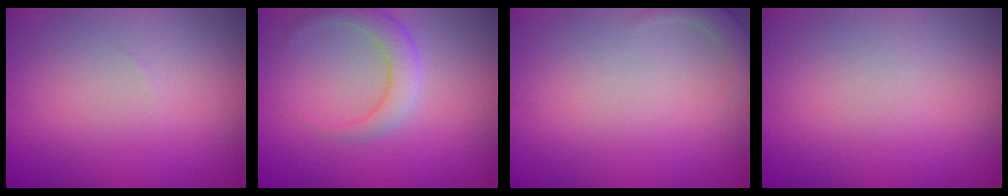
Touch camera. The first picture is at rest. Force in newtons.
{"total": 2.9, "press": 2.9, "slide": 0.1}
{"total": 1.6, "press": 1.6, "slide": 0.3}
{"total": 0.0}